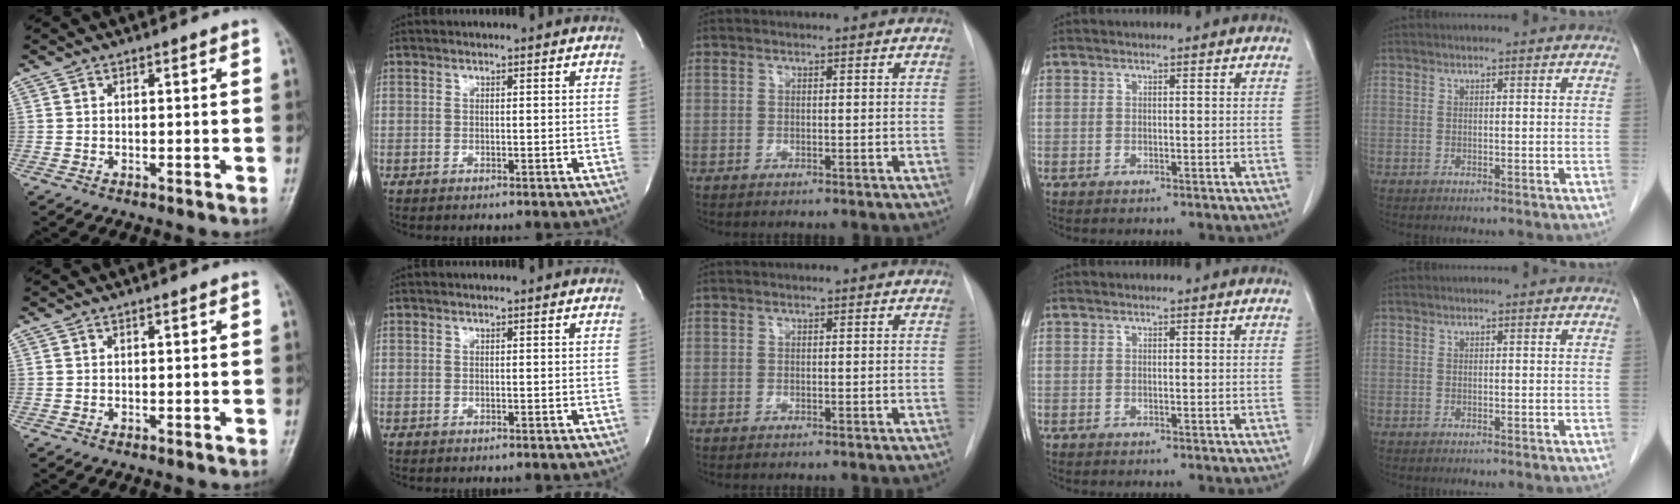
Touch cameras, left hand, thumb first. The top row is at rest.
{}